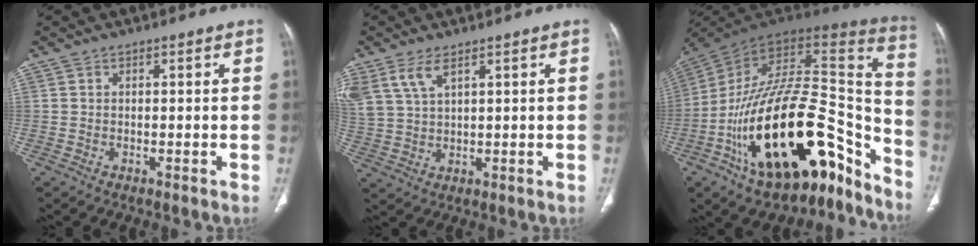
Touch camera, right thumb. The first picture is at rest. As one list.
[{"total": 6.4, "force": [3.9, 2.6, 4.4], "torque": [-0.103, -0.006, 0.091]}, {"total": 33.5, "force": [-17.8, 15.4, 23.9], "torque": [-0.303, 0.107, -0.282]}]